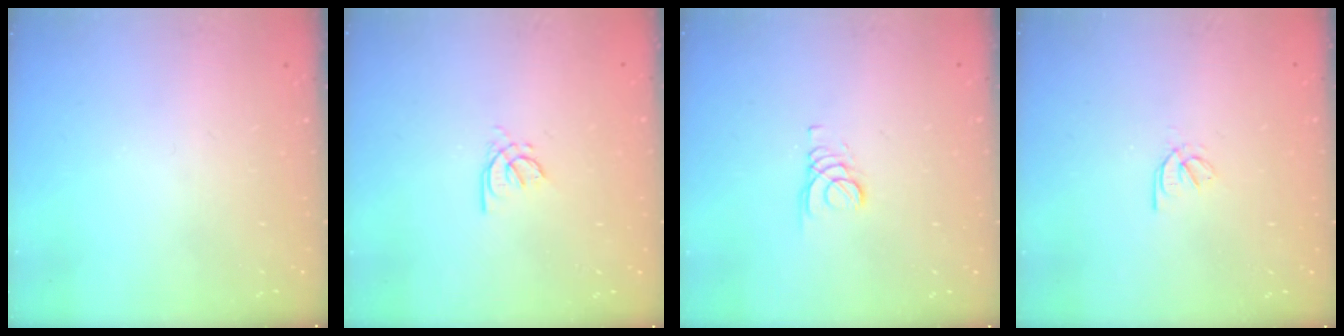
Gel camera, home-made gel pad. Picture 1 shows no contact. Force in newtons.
{"total": 2.1, "press": 2.0, "slide": 0.6}
{"total": 1.6, "press": 1.6, "slide": 0.2}
{"total": 2.2, "press": 2.2, "slide": 0.5}